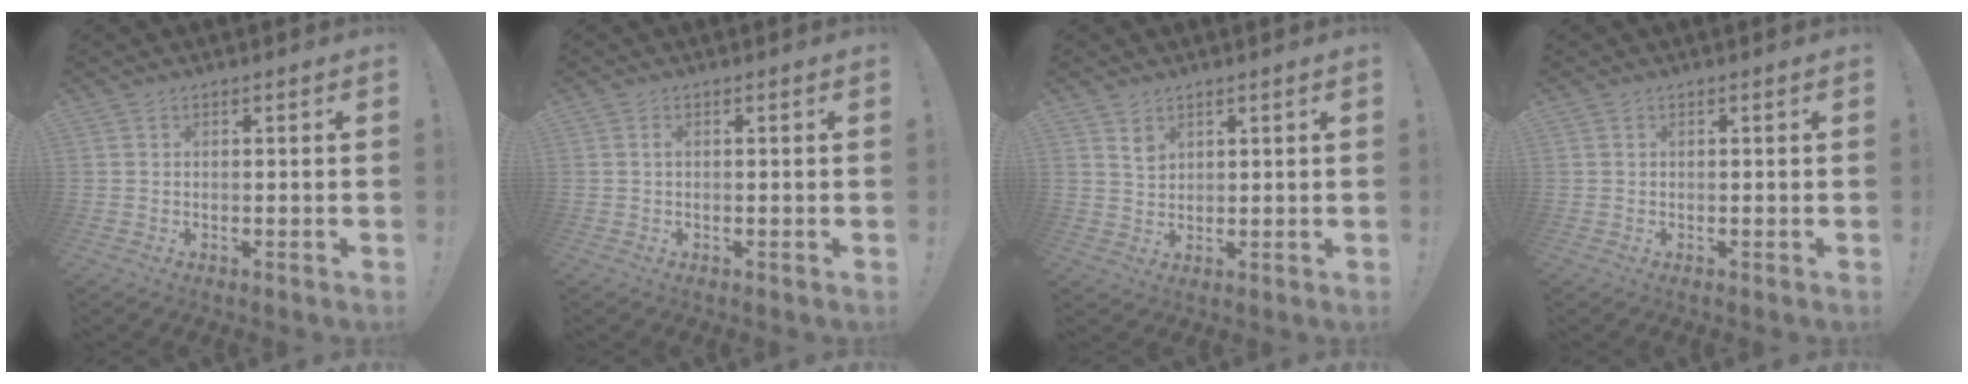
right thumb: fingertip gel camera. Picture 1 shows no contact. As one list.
[{"total": 0.5, "force": [-0.1, 0.1, 0.5], "torque": [-0.011, 0.001, -0.002]}, {"total": 3.8, "force": [2.5, 2.6, 1.0], "torque": [-0.005, -0.018, 0.044]}, {"total": 0.0}]